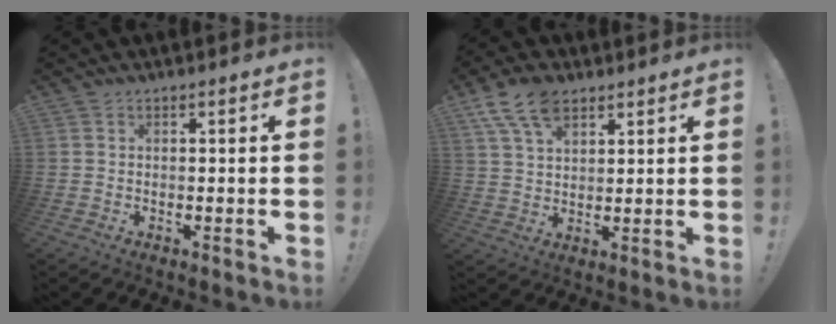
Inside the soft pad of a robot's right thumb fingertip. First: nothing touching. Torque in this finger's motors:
{"motor_torque": [-0.19, 1.24, 0.18, 0.02, 0.00]}